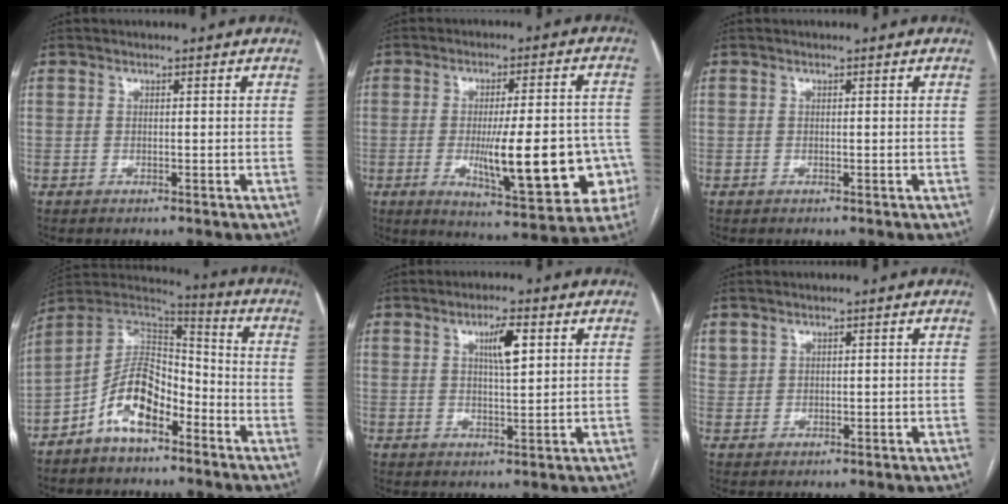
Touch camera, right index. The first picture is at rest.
{"total": 18.0, "force": [-4.2, 4.1, 17.0], "torque": [-0.199, 0.010, -0.040]}
{"total": 0.0}
{"total": 11.3, "force": [-5.9, 5.3, 8.0], "torque": [-0.157, 0.027, -0.110]}
{"total": 4.9, "force": [1.9, 0.8, 4.4], "torque": [-0.077, 0.002, 0.034]}
{"total": 2.0, "force": [1.4, 1.3, 0.3], "torque": [-0.004, 0.006, 0.031]}